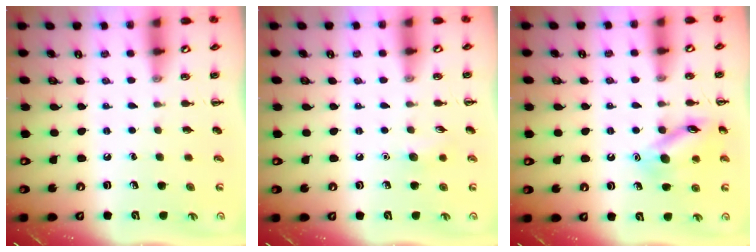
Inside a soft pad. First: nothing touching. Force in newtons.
{"total": 5.9, "press": 5.7, "slide": 1.5}
{"total": 13.1, "press": 13.1, "slide": 0.9}